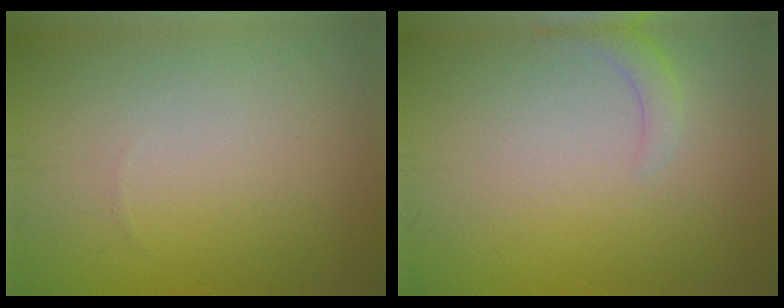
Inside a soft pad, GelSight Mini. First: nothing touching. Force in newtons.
{"total": 1.6, "press": 1.6, "slide": 0.3}